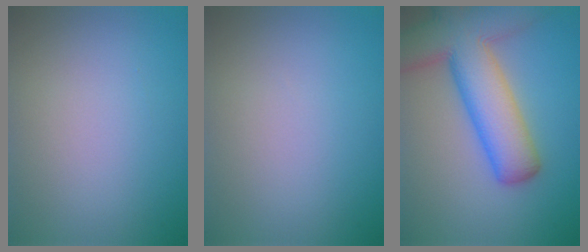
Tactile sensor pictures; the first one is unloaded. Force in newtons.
{"total": 0.0}
{"total": 11.3, "press": 11.2, "slide": 0.8}